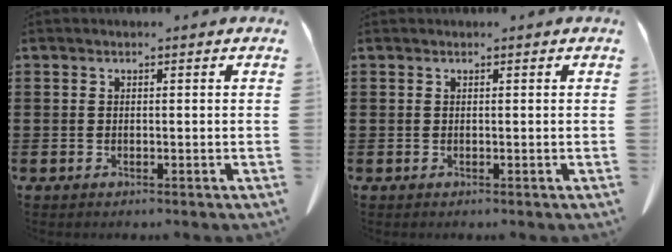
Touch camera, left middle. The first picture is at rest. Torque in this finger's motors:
{"motor_torque": [0.65, 0.33, 0.05, 0.01]}